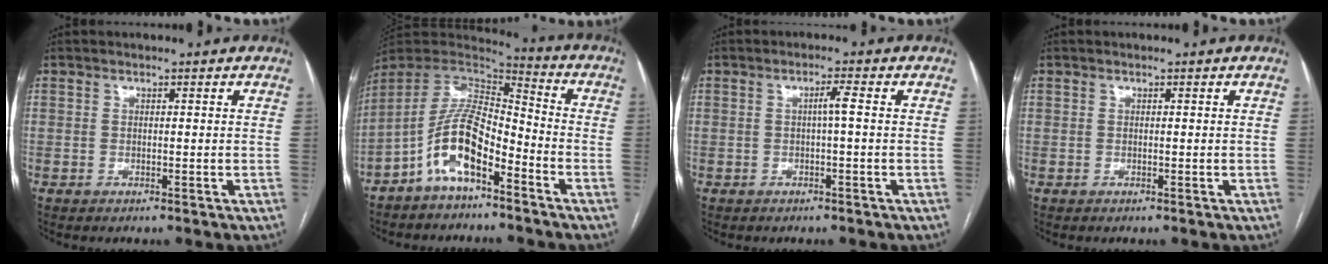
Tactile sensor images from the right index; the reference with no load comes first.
{"total": 11.6, "force": [-6.2, 4.0, 9.0], "torque": [-0.179, 0.023, -0.115]}
{"total": 1.9, "force": [0.0, -0.2, 1.9], "torque": [-0.031, 0.003, 0.001]}
{"total": 0.0}